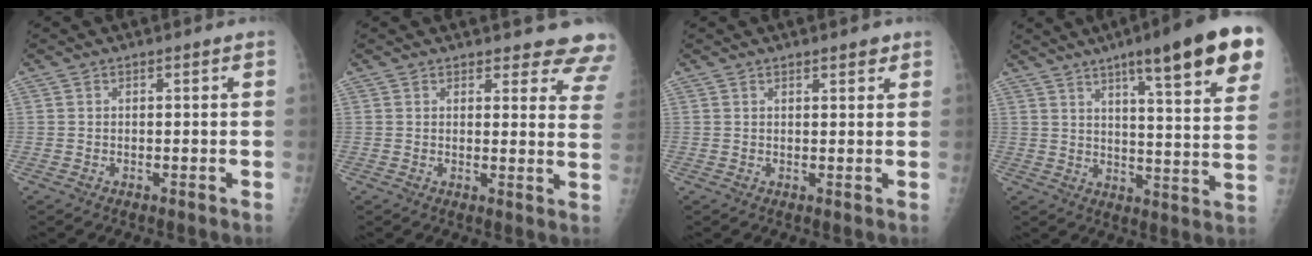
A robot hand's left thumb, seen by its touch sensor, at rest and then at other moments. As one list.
[{"total": 11.6, "force": [10.9, 3.0, 2.6], "torque": [0.024, -0.071, 0.093]}, {"total": 2.1, "force": [1.5, 0.6, 1.2], "torque": [-0.011, -0.007, 0.019]}, {"total": 22.0, "force": [12.4, 3.6, 17.8], "torque": [-0.228, -0.040, 0.168]}]